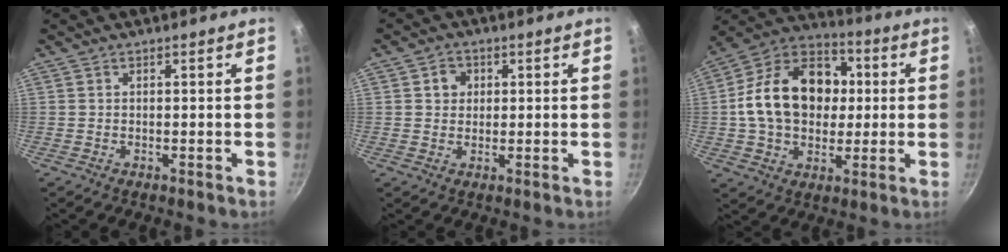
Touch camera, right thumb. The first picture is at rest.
{"total": 3.5, "force": [0.9, 3.1, 1.3], "torque": [0.000, 0.004, 0.010]}
{"total": 20.6, "force": [1.5, 15.3, 13.6], "torque": [-0.196, 0.031, 0.014]}